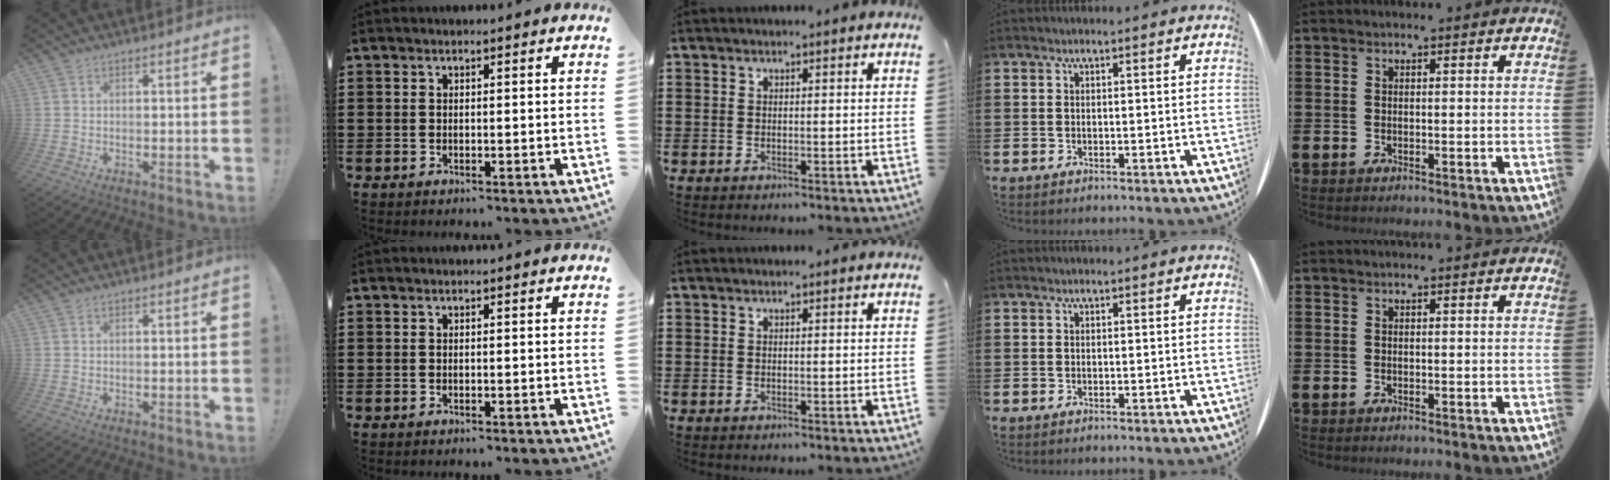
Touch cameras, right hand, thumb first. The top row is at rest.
{}